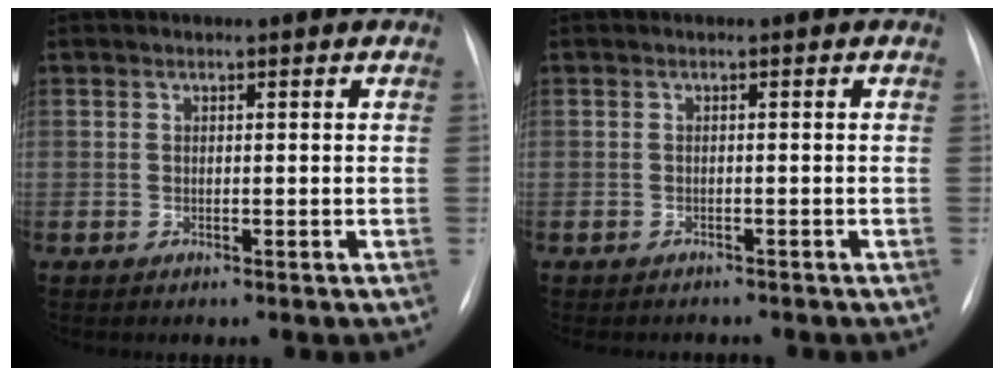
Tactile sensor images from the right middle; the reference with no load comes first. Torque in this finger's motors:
{"motor_torque": [0.04, -0.04, 0.00, 0.00]}